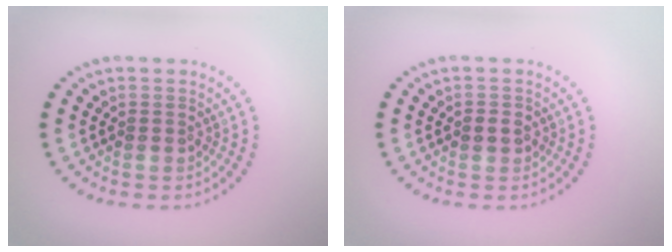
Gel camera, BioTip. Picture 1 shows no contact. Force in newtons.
{"total": 1.1, "press": 1.0, "slide": 0.3}